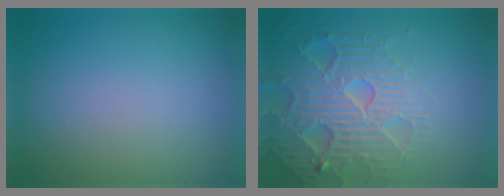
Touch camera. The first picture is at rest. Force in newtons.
{"total": 7.0, "press": 6.9, "slide": 1.4}